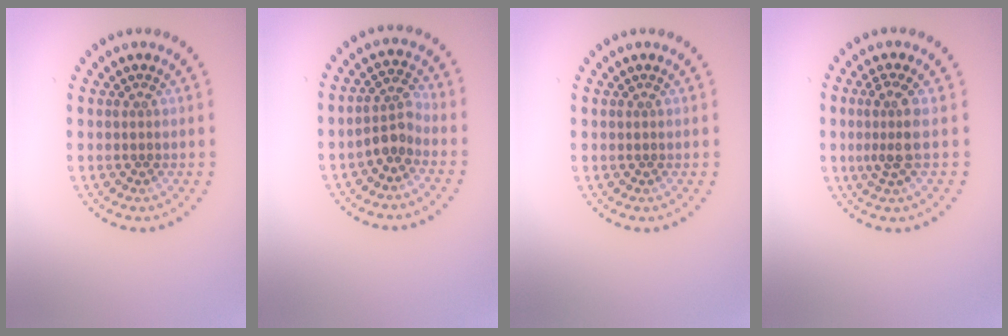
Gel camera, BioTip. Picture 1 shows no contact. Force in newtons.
{"total": 2.2, "press": 1.8, "slide": 1.3}
{"total": 0.0}
{"total": 2.6, "press": 2.0, "slide": 1.6}